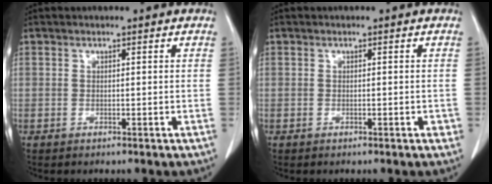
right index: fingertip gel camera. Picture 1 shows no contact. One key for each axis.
{"total": 1.3, "fx": -0.3, "fy": 0.6, "fz": 1.1, "tx": -0.025, "ty": 0.004, "tz": 0.000}